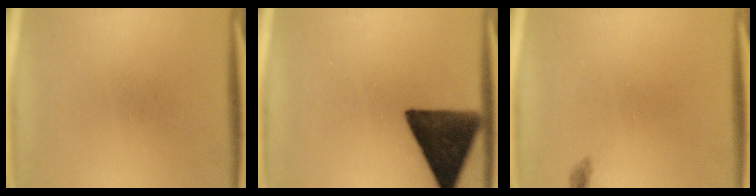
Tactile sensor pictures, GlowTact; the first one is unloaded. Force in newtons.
{"total": 14.2}
{"total": 0.7}